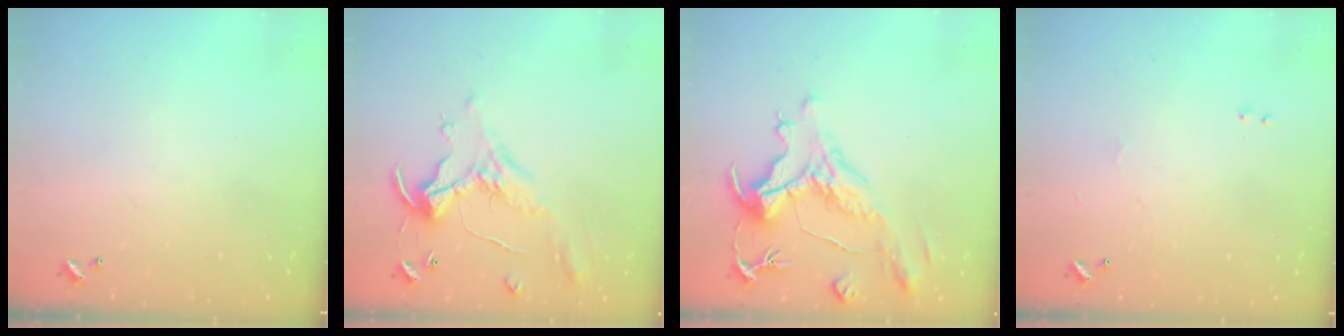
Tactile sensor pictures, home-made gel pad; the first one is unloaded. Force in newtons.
{"total": 1.1, "press": 0.8, "slide": 0.9}
{"total": 1.9, "press": 0.9, "slide": 1.7}
{"total": 1.8, "press": 1.8, "slide": 0.6}